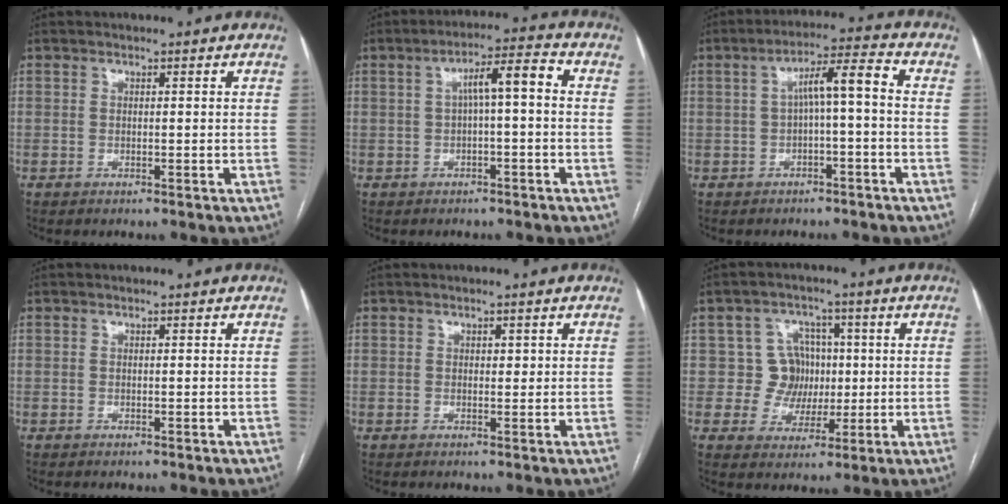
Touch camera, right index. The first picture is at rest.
{"total": 6.0, "force": [0.4, 1.0, 5.9], "torque": [-0.095, 0.026, 0.006]}
{"total": 6.4, "force": [-0.2, 0.8, 6.3], "torque": [-0.103, 0.030, -0.001]}
{"total": 0.0}
{"total": 1.0, "force": [0.3, 0.6, 0.8], "torque": [-0.008, 0.000, 0.004]}
{"total": 6.6, "force": [0.6, 6.5, 1.0], "torque": [-0.004, 0.024, 0.012]}